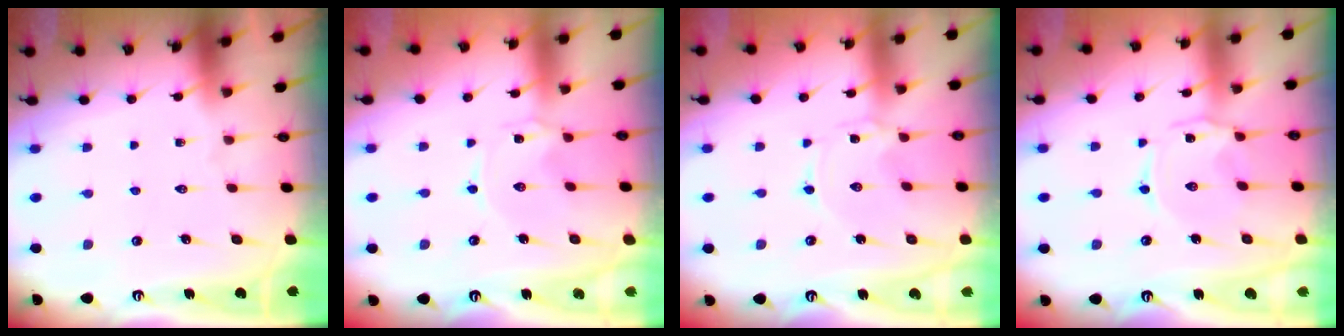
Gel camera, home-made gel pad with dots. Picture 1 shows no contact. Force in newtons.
{"total": 0.0}
{"total": 0.0}
{"total": 1.1, "press": 1.0, "slide": 0.4}